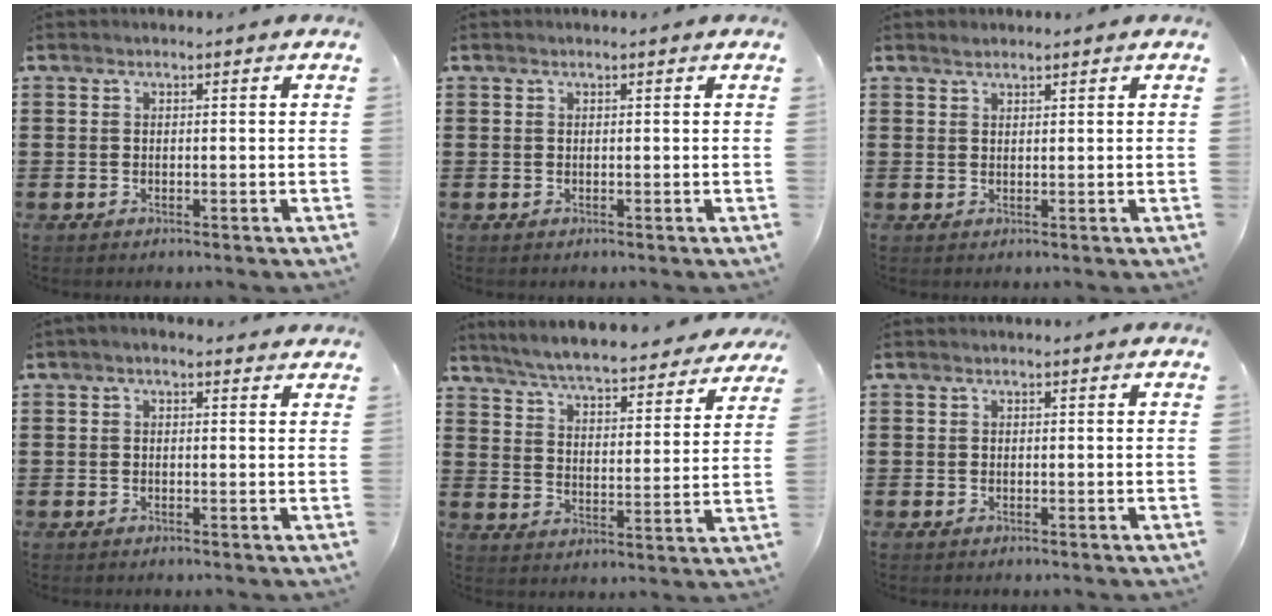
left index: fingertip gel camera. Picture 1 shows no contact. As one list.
[{"total": 0.0}, {"total": 1.1, "force": [1.0, 0.2, 0.1], "torque": [-0.004, 0.000, 0.021]}, {"total": 1.1, "force": [0.3, 0.7, 0.8], "torque": [-0.017, 0.005, 0.005]}, {"total": 6.0, "force": [5.9, -0.4, 1.4], "torque": [-0.055, -0.041, 0.100]}, {"total": 0.0}]